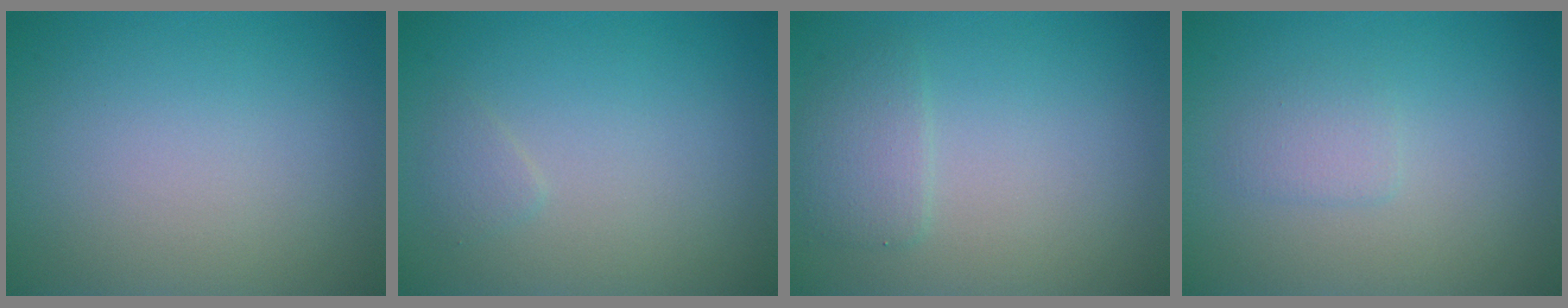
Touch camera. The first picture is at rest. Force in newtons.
{"total": 0.8, "press": 0.8, "slide": 0.1}
{"total": 2.0, "press": 2.0, "slide": 0.2}
{"total": 1.3, "press": 1.3, "slide": 0.1}